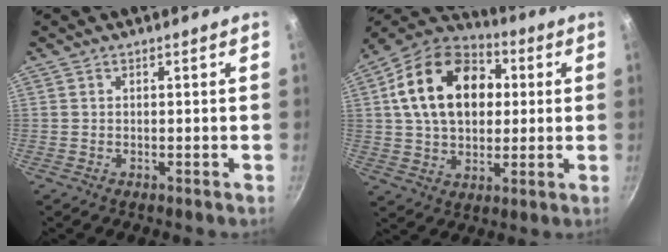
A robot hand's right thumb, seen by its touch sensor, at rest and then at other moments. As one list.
[{"total": 21.0, "force": [4.2, 14.7, 14.4], "torque": [-0.215, 0.021, 0.058]}]